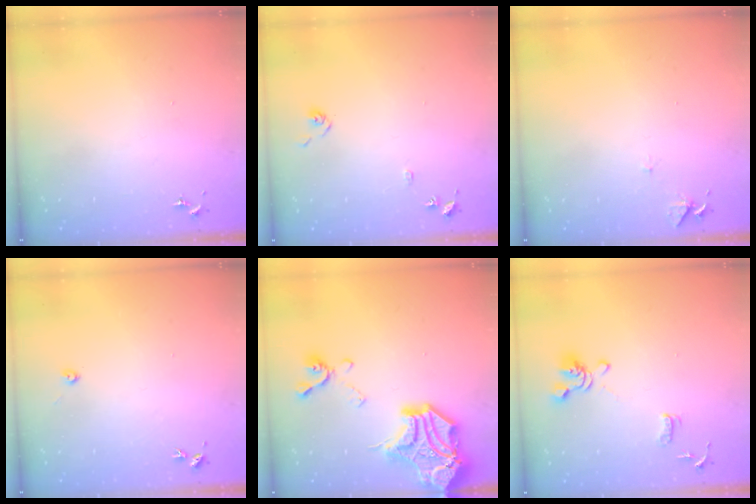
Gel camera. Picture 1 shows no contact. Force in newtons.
{"total": 7.2, "press": 7.2, "slide": 0.7}
{"total": 6.2, "press": 6.2, "slide": 0.6}
{"total": 2.2, "press": 2.2, "slide": 0.3}
{"total": 22.5, "press": 22.3, "slide": 2.7}
{"total": 11.5, "press": 11.4, "slide": 1.6}